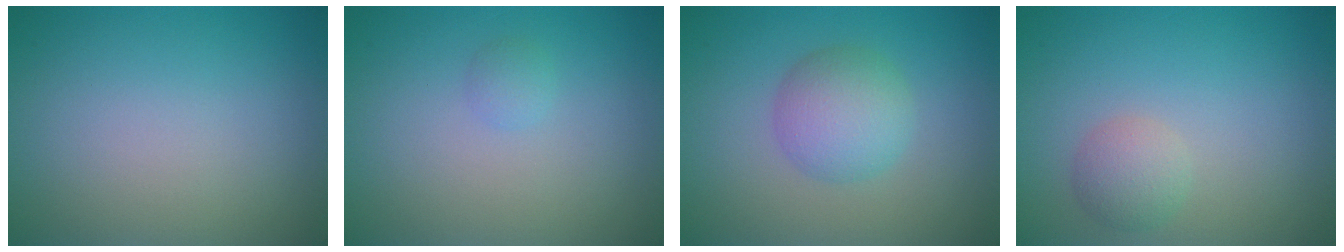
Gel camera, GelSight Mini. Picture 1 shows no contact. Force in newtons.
{"total": 0.8, "press": 0.8, "slide": 0.1}
{"total": 3.9, "press": 3.9, "slide": 0.1}
{"total": 2.0, "press": 2.0, "slide": 0.0}